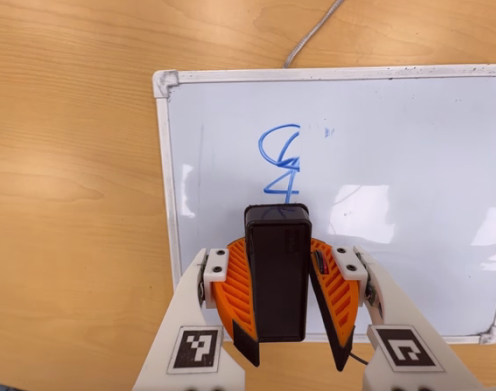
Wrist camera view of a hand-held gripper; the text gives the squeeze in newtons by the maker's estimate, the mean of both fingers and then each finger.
{"total": 9.7, "left": 9.4, "right": 9.9}